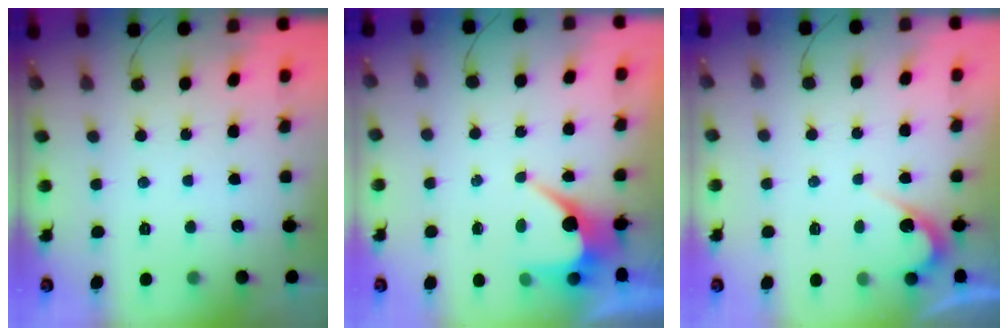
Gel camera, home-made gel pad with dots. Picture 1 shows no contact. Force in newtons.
{"total": 6.7, "press": 6.7, "slide": 0.2}
{"total": 3.8, "press": 3.8, "slide": 0.2}